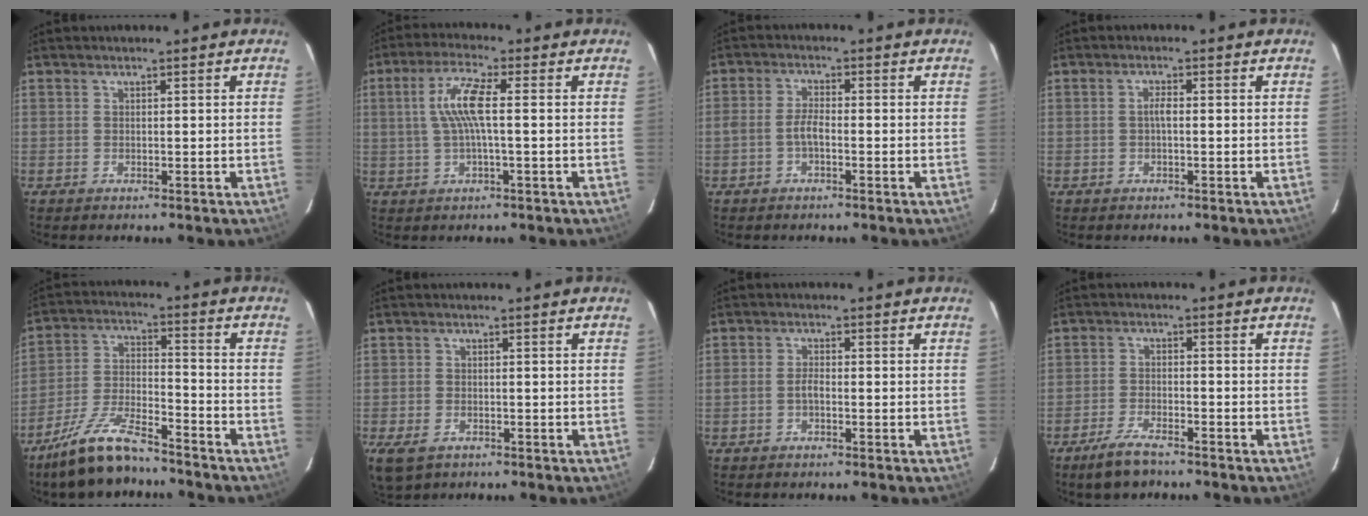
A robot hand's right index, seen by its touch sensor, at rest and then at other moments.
{"total": 7.1, "force": [0.2, 1.0, 7.0], "torque": [-0.139, 0.007, 0.008]}
{"total": 2.9, "force": [-1.3, 1.0, 2.4], "torque": [-0.056, 0.008, -0.027]}
{"total": 1.5, "force": [-0.2, 0.4, 1.4], "torque": [-0.027, 0.006, -0.006]}
{"total": 13.1, "force": [-10.8, 3.1, 6.9], "torque": [-0.151, -0.006, -0.197]}
{"total": 6.3, "force": [-3.5, 3.9, 3.6], "torque": [-0.086, -0.021, -0.062]}
{"total": 1.7, "force": [-0.8, 0.8, 1.3], "torque": [-0.032, 0.006, -0.018]}
{"total": 6.2, "force": [-4.8, 1.7, 3.5], "torque": [-0.091, -0.007, -0.089]}